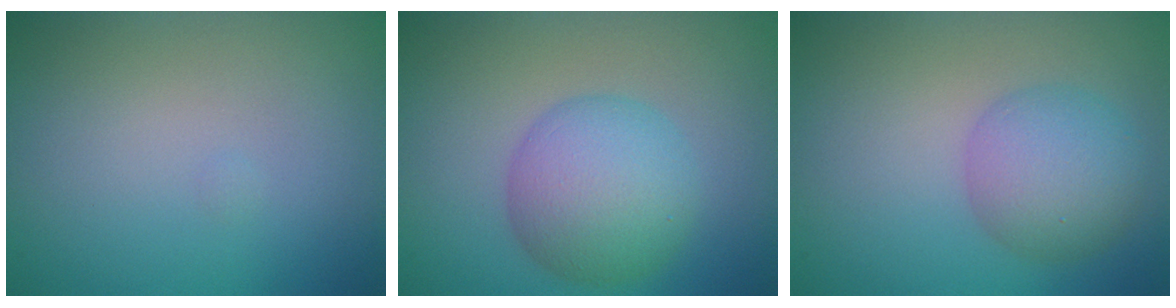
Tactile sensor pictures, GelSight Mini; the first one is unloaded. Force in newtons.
{"total": 6.1, "press": 6.1, "slide": 0.2}
{"total": 4.2, "press": 4.2, "slide": 0.1}